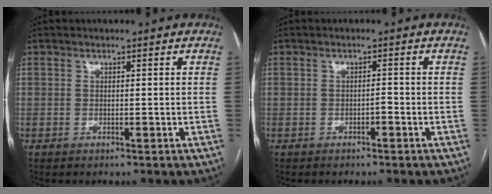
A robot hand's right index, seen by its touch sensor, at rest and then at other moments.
{"total": 0.9, "force": [-0.6, 0.2, 0.7], "torque": [-0.011, 0.002, -0.010]}